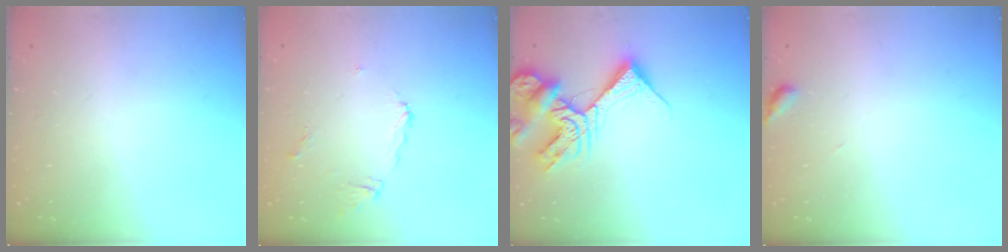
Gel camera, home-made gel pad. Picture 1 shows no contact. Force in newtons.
{"total": 6.8, "press": 6.7, "slide": 0.5}
{"total": 13.8, "press": 13.7, "slide": 1.8}
{"total": 2.6, "press": 2.6, "slide": 0.3}